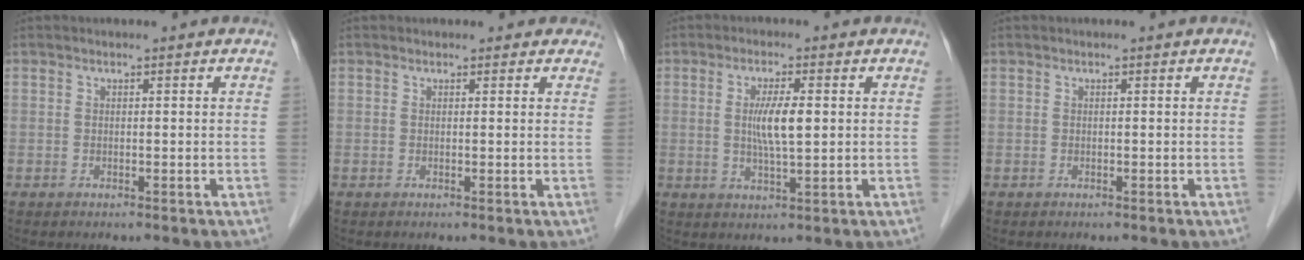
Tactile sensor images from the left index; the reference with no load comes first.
{"total": 2.3, "force": [1.9, 1.3, 0.0], "torque": [0.014, -0.002, 0.005]}
{"total": 5.2, "force": [0.6, 0.7, 5.1], "torque": [-0.098, -0.003, 0.010]}
{"total": 0.0}